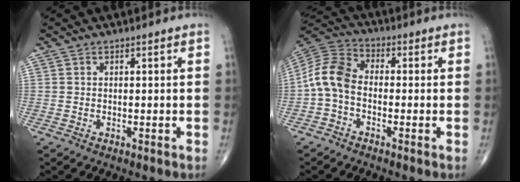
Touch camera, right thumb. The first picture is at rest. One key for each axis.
{"total": 8.5, "fx": -1.7, "fy": 5.6, "fz": 6.1, "tx": -0.118, "ty": 0.028, "tz": -0.051}